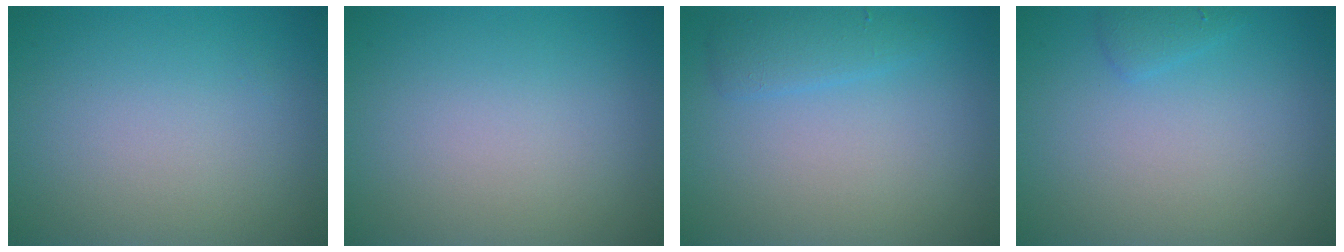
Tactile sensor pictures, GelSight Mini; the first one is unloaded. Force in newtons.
{"total": 0.0}
{"total": 1.8, "press": 1.8, "slide": 0.2}
{"total": 1.0, "press": 1.0, "slide": 0.1}